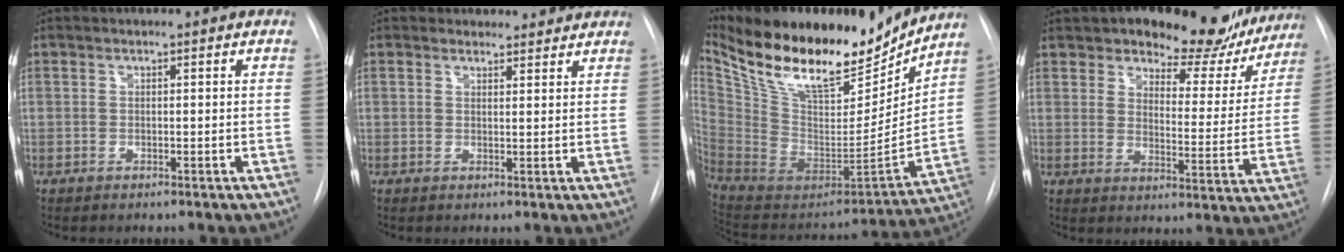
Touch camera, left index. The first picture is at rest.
{"total": 4.1, "force": [3.8, 1.7, -0.1], "torque": [0.010, 0.006, 0.037]}
{"total": 25.7, "force": [20.6, 7.1, 13.6], "torque": [-0.246, -0.013, 0.346]}
{"total": 18.2, "force": [15.3, 7.7, 6.0], "torque": [-0.072, -0.019, 0.186]}